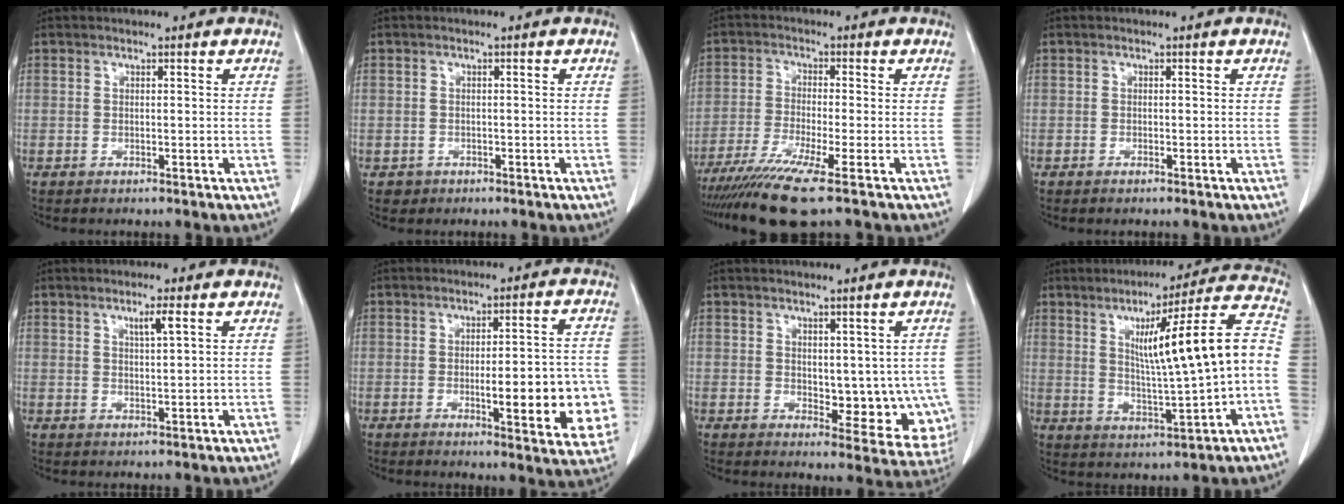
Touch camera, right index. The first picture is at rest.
{"total": 1.7, "force": [-0.7, 1.5, -0.1], "torque": [-0.001, 0.007, -0.010]}
{"total": 8.8, "force": [-6.4, -1.0, 5.9], "torque": [-0.105, -0.025, -0.110]}
{"total": 0.5, "force": [-0.4, 0.0, 0.3], "torque": [-0.011, -0.002, -0.005]}
{"total": 2.5, "force": [1.3, 0.0, 2.1], "torque": [-0.039, -0.003, 0.023]}
{"total": 13.4, "force": [-3.0, 3.0, 12.8], "torque": [-0.120, 0.012, -0.029]}
{"total": 9.3, "force": [0.0, 5.0, 7.9], "torque": [-0.074, -0.009, 0.013]}
{"total": 15.7, "force": [0.5, 0.0, 15.7], "torque": [-0.224, 0.020, 0.011]}